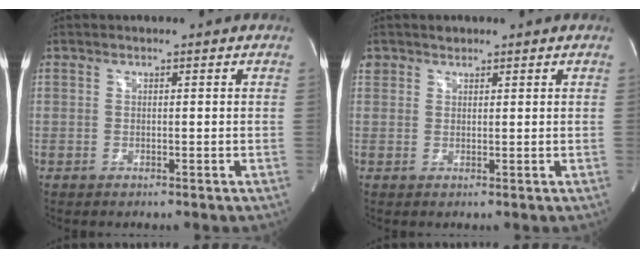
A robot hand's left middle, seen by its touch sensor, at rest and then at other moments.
{"total": 1.6, "force": [1.2, 1.1, 0.0], "torque": [0.003, 0.008, 0.020]}